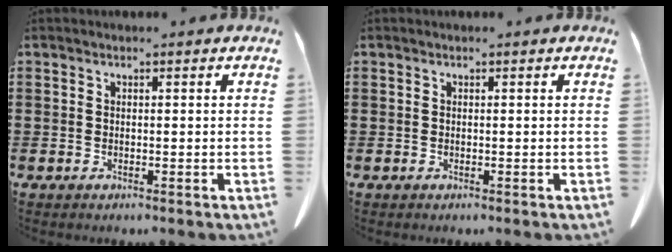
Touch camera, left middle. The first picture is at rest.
{"total": 0.0}